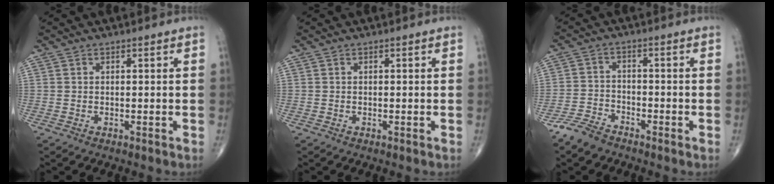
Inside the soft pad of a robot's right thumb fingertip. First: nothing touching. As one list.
[{"total": 0.0}, {"total": 5.1, "force": [-4.3, 2.1, 1.7], "torque": [-0.036, 0.009, -0.088]}]